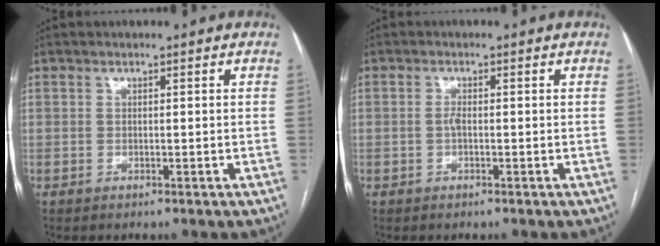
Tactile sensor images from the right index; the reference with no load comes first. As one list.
[{"total": 1.2, "force": [-0.2, 0.3, 1.1], "torque": [-0.025, 0.001, -0.005]}]